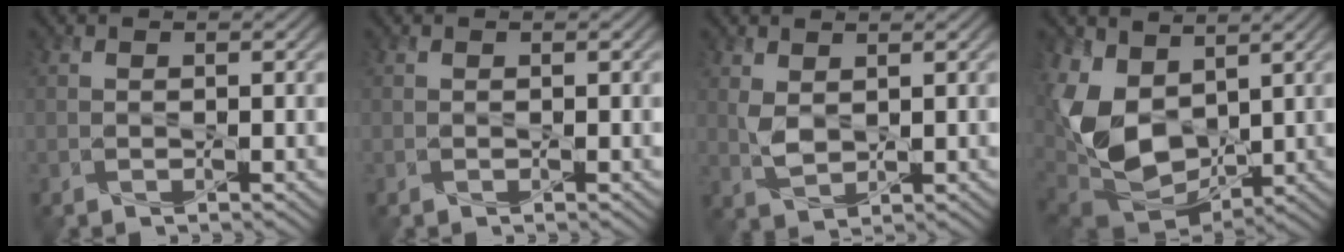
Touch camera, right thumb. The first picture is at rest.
{"total": 0.0}
{"total": 2.5, "force": [1.0, 1.4, 1.8], "torque": [-0.049, -0.004, 0.025]}
{"total": 12.2, "force": [2.6, 8.1, 8.7], "torque": [-0.238, -0.007, 0.052]}